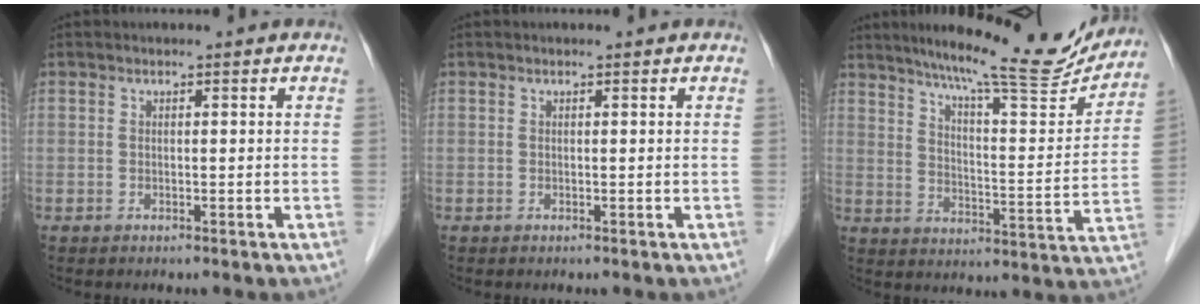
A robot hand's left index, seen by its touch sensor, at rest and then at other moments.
{"total": 0.0}
{"total": 18.8, "force": [16.6, 1.6, 8.5], "torque": [-0.131, -0.029, 0.227]}